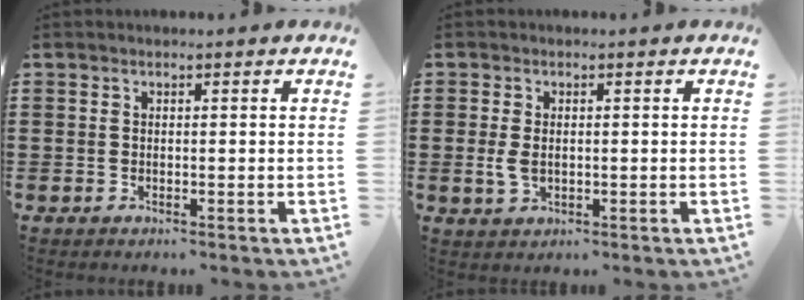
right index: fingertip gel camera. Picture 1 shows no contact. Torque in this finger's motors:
{"motor_torque": [0.76, 1.00, 0.24, 0.05]}